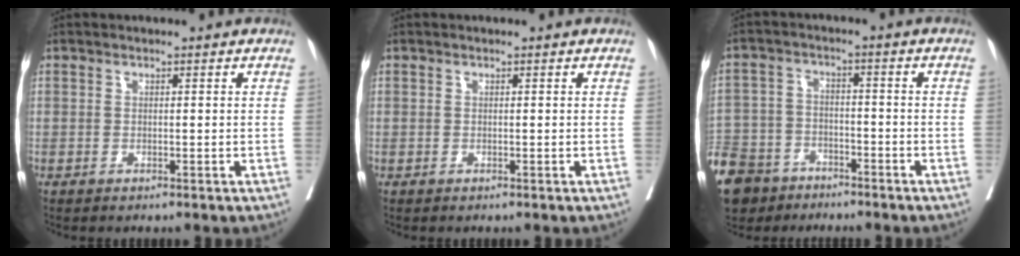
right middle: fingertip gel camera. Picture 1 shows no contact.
{"total": 0.0}
{"total": 18.0, "force": [-12.1, 11.6, 6.5], "torque": [-0.219, -0.013, -0.203]}